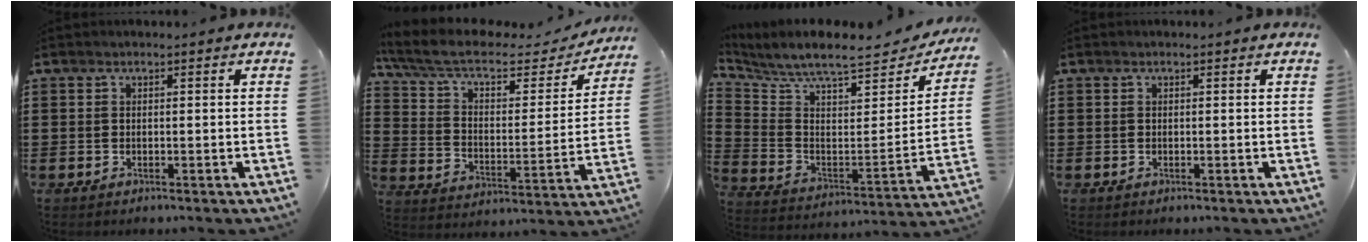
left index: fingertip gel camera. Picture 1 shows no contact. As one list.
[{"total": 8.5, "force": [6.1, 3.1, 4.9], "torque": [-0.119, -0.031, 0.104]}, {"total": 7.5, "force": [6.6, 0.9, 3.3], "torque": [-0.098, -0.057, 0.109]}, {"total": 0.0}]